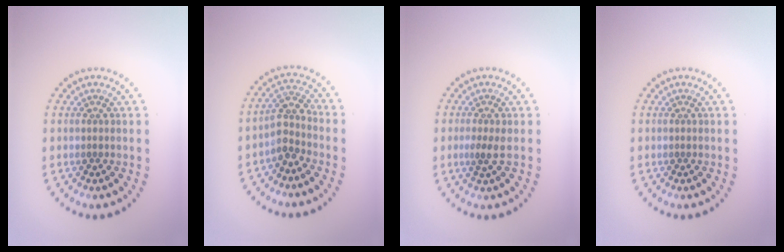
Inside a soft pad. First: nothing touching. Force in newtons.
{"total": 2.6, "press": 2.0, "slide": 1.6}
{"total": 1.3, "press": 1.1, "slide": 0.7}
{"total": 0.0}